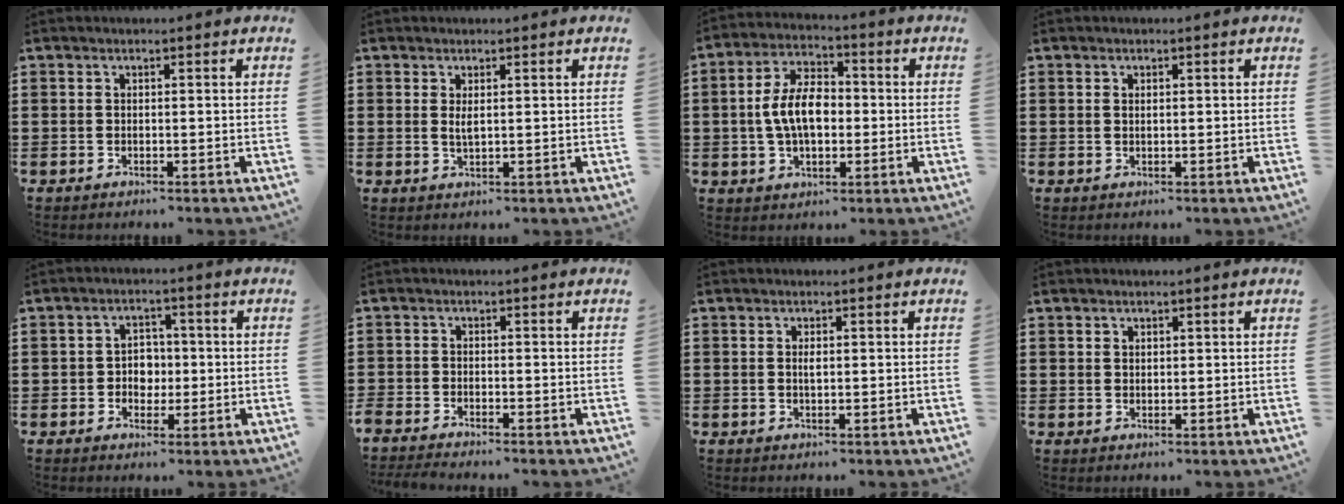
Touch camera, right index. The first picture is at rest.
{"total": 1.7, "force": [0.6, 0.5, 1.5], "torque": [-0.030, 0.002, 0.009]}
{"total": 8.4, "force": [-0.4, 4.8, 6.9], "torque": [-0.156, 0.007, -0.015]}
{"total": 0.7, "force": [0.2, 0.5, 0.4], "torque": [-0.009, 0.003, 0.004]}
{"total": 3.4, "force": [-0.4, 3.0, 1.6], "torque": [-0.031, 0.005, -0.014]}
{"total": 1.9, "force": [-1.9, -0.2, 0.1], "torque": [-0.014, -0.006, -0.042]}
{"total": 1.1, "force": [0.3, 0.4, 1.0], "torque": [-0.020, 0.002, 0.004]}
{"total": 1.2, "force": [0.9, 0.8, 0.1], "torque": [-0.004, 0.003, 0.018]}